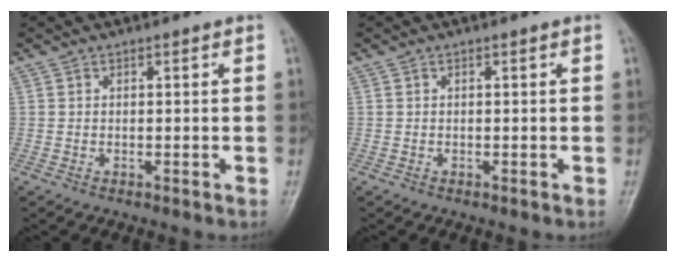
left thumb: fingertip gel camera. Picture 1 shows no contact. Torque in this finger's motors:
{"motor_torque": [0.00, 0.00, -0.15, 0.15, 0.00]}